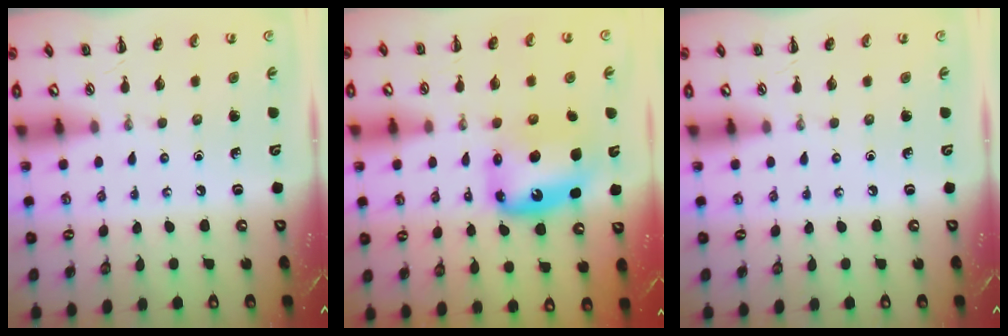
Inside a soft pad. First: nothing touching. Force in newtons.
{"total": 10.2, "press": 9.8, "slide": 2.9}
{"total": 0.0}